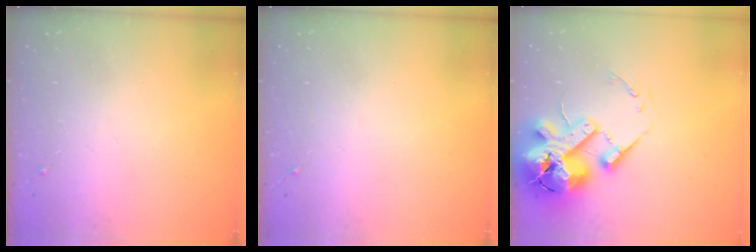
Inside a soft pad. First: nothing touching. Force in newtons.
{"total": 0.0}
{"total": 20.9, "press": 20.6, "slide": 3.4}